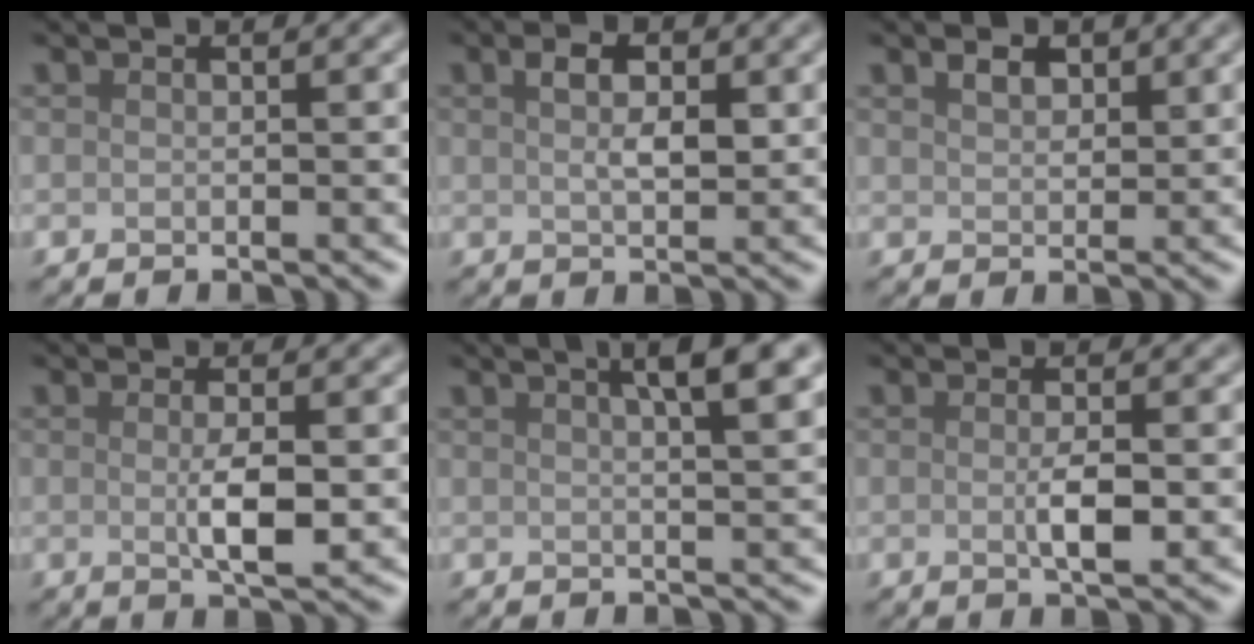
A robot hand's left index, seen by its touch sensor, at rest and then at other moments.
{"total": 3.1, "force": [0.9, 1.4, 2.6], "torque": [-0.048, 0.002, 0.017]}
{"total": 1.7, "force": [1.1, 1.0, 0.8], "torque": [-0.015, 0.002, 0.020]}
{"total": 3.0, "force": [-0.1, 0.5, 2.9], "torque": [-0.053, -0.004, 0.001]}
{"total": 6.6, "force": [2.9, 2.1, 5.6], "torque": [-0.041, 0.031, 0.012]}
{"total": 2.3, "force": [-0.1, 0.4, 2.2], "torque": [-0.040, -0.004, -0.003]}